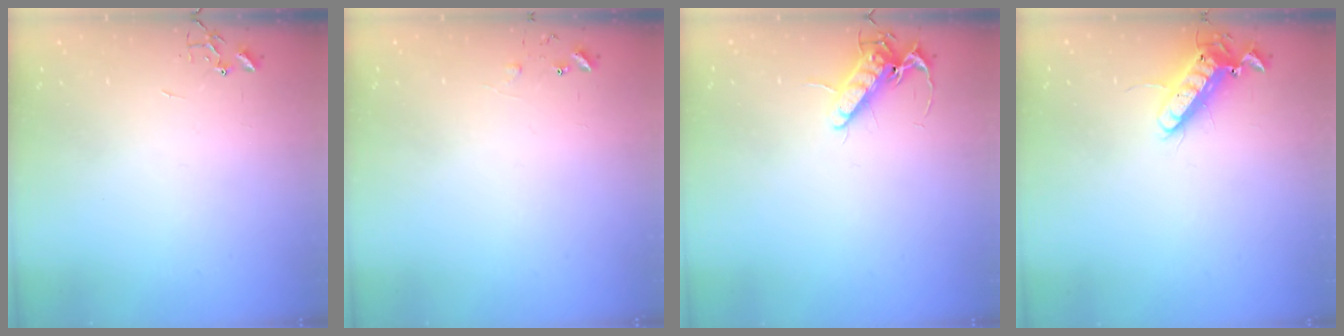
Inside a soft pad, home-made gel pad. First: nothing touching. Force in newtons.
{"total": 6.2, "press": 6.2, "slide": 0.5}
{"total": 10.9, "press": 10.8, "slide": 1.6}
{"total": 12.3, "press": 12.1, "slide": 2.3}